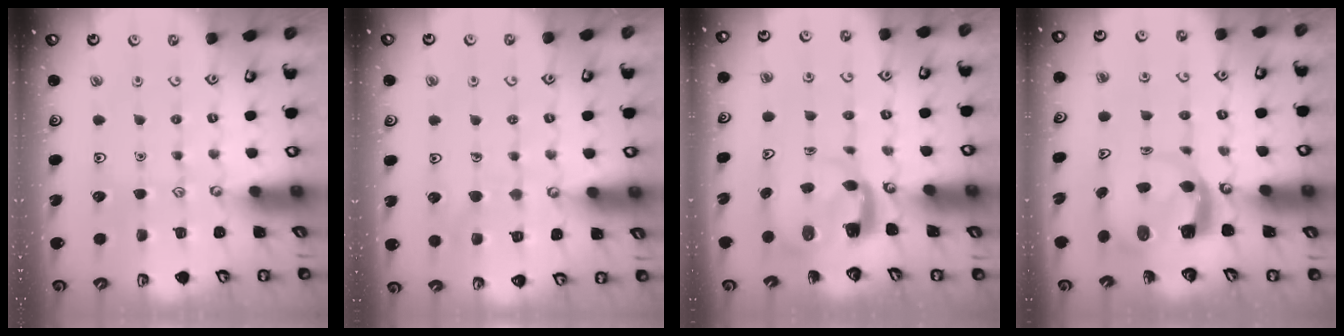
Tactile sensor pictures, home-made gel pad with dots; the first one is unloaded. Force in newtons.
{"total": 7.4, "press": 7.4, "slide": 0.4}
{"total": 4.0, "press": 4.0, "slide": 0.4}
{"total": 6.2, "press": 6.2, "slide": 0.6}